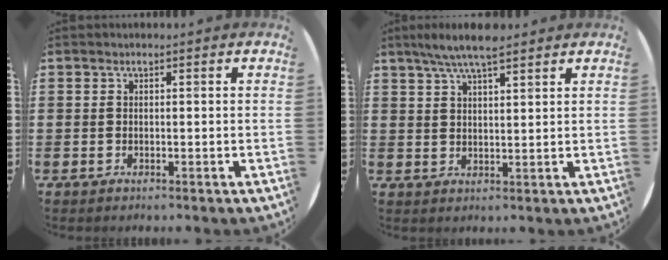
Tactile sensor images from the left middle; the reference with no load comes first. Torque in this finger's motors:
{"motor_torque": [1.20, -0.94, 0.25, 0.07]}